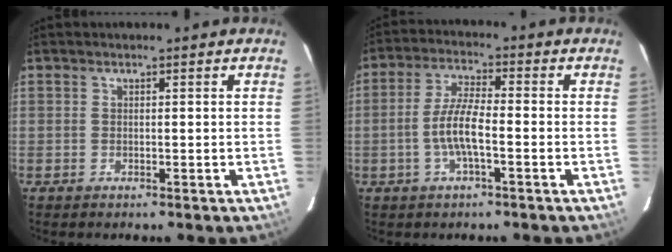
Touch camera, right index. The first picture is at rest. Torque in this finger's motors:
{"motor_torque": [1.49, -0.34, 0.70, 0.19]}